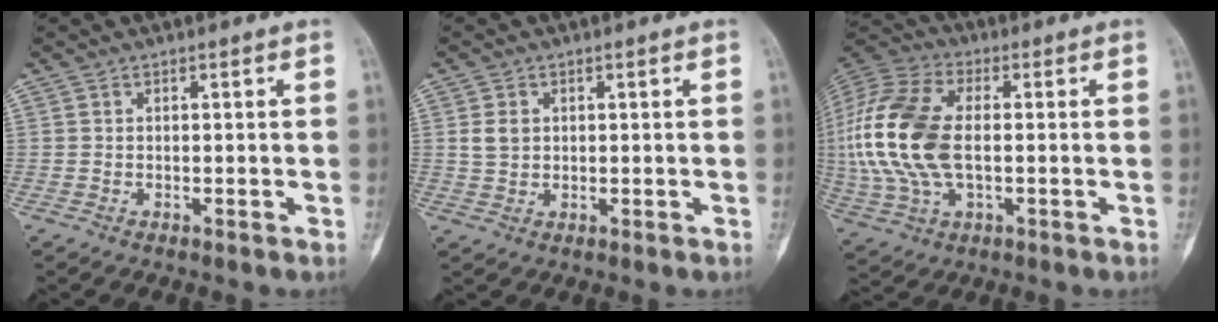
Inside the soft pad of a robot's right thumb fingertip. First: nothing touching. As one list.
[{"total": 3.0, "force": [0.8, 2.5, 1.6], "torque": [-0.018, 0.001, 0.018]}, {"total": 20.3, "force": [0.1, 11.6, 16.6], "torque": [-0.376, 0.007, 0.005]}]